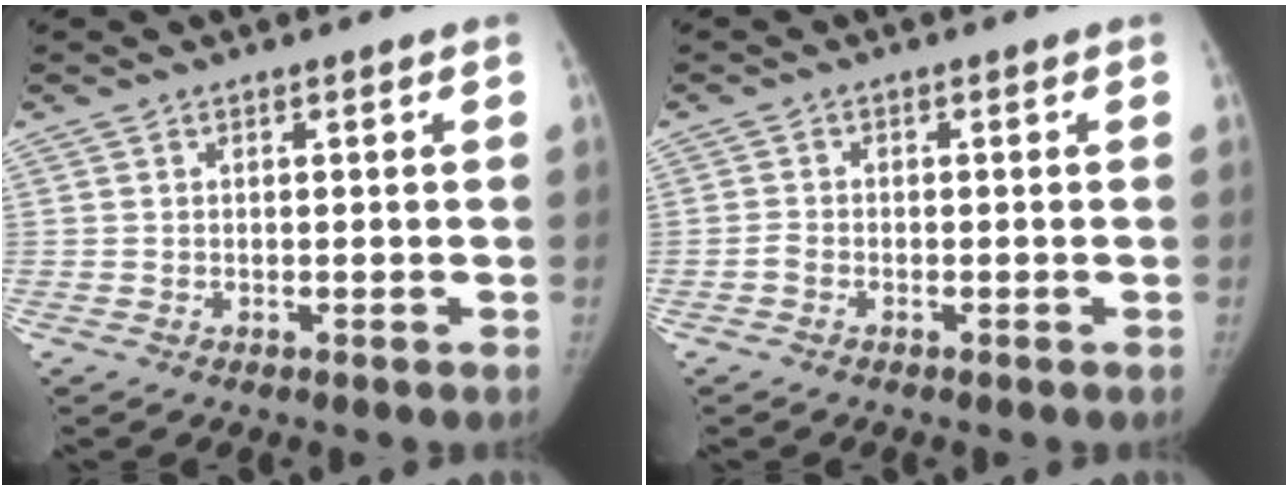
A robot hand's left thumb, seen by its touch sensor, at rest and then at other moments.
{"total": 1.3, "force": [-0.8, 0.7, 0.7], "torque": [-0.018, 0.005, -0.018]}